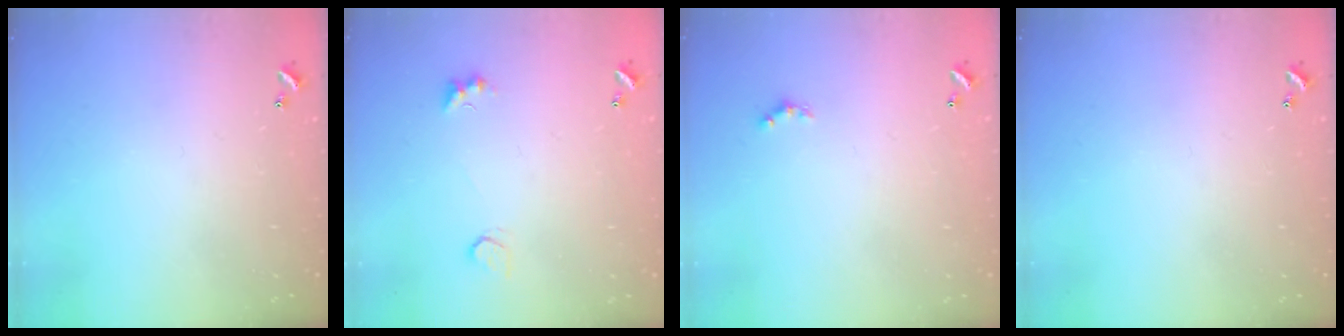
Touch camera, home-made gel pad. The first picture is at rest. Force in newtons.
{"total": 3.0, "press": 2.9, "slide": 0.8}
{"total": 2.5, "press": 2.5, "slide": 0.4}
{"total": 0.0}